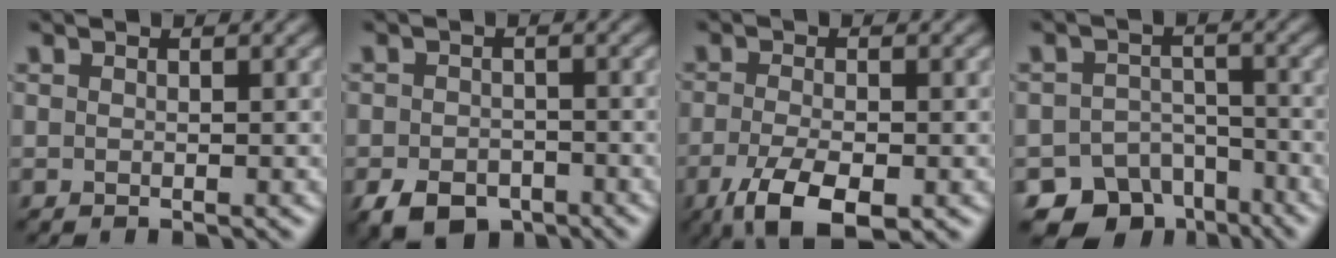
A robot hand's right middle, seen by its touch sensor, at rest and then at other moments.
{"total": 4.5, "force": [-2.9, 2.8, 2.0], "torque": [-0.034, -0.007, -0.052]}
{"total": 6.2, "force": [-3.5, 2.4, 4.5], "torque": [-0.099, -0.015, -0.064]}
{"total": 7.5, "force": [-5.9, 4.5, 1.2], "torque": [0.002, -0.012, -0.084]}